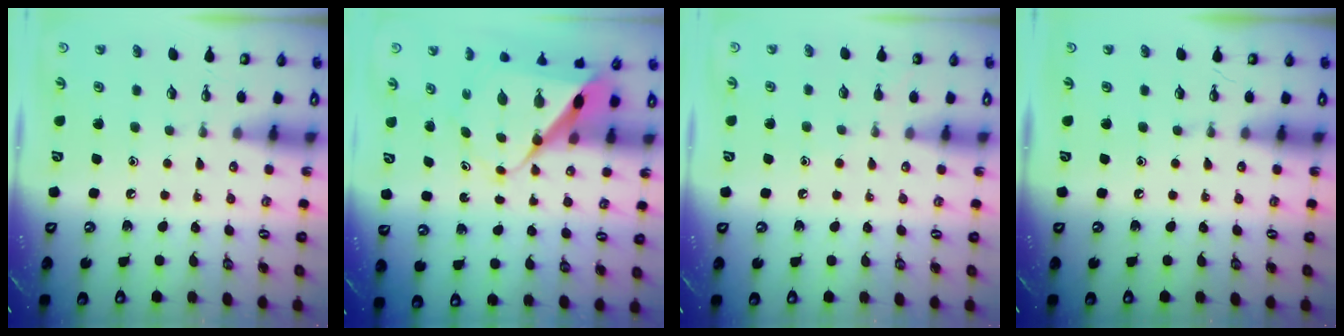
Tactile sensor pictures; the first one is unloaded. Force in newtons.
{"total": 9.9, "press": 9.8, "slide": 1.0}
{"total": 2.9, "press": 2.9, "slide": 0.4}
{"total": 0.0}